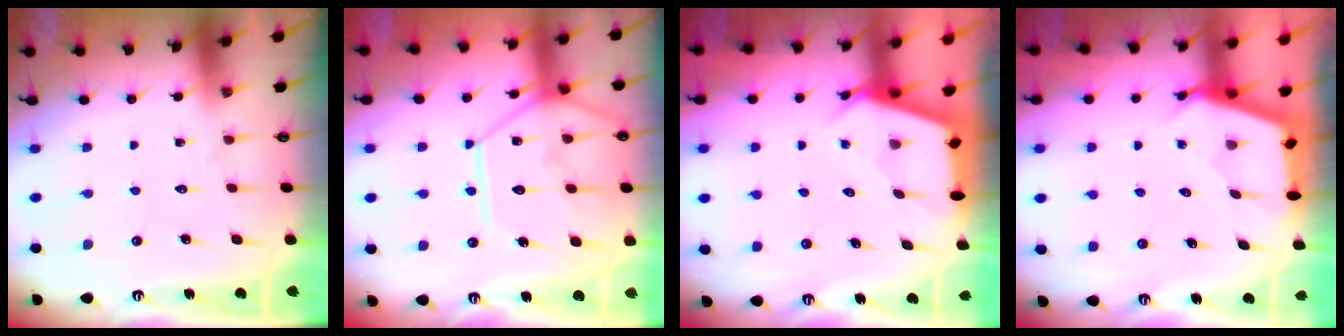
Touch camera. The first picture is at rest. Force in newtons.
{"total": 14.1, "press": 14.0, "slide": 1.5}
{"total": 2.9, "press": 2.9, "slide": 0.3}
{"total": 2.7, "press": 2.7, "slide": 0.3}